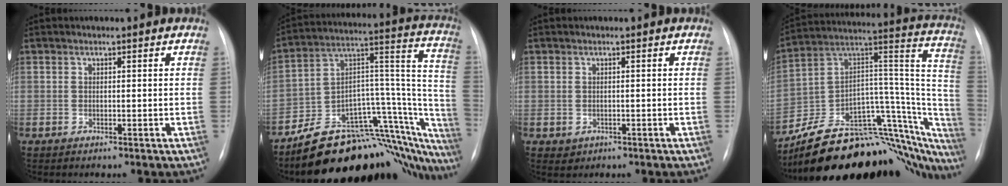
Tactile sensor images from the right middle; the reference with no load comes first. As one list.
[{"total": 28.1, "force": [-23.4, 9.4, 12.5], "torque": [-0.073, 0.055, -0.329]}, {"total": 1.3, "force": [-0.3, 1.2, 0.3], "torque": [-0.005, 0.002, 0.002]}, {"total": 32.3, "force": [-27.0, 11.0, 13.9], "torque": [-0.118, 0.044, -0.380]}]